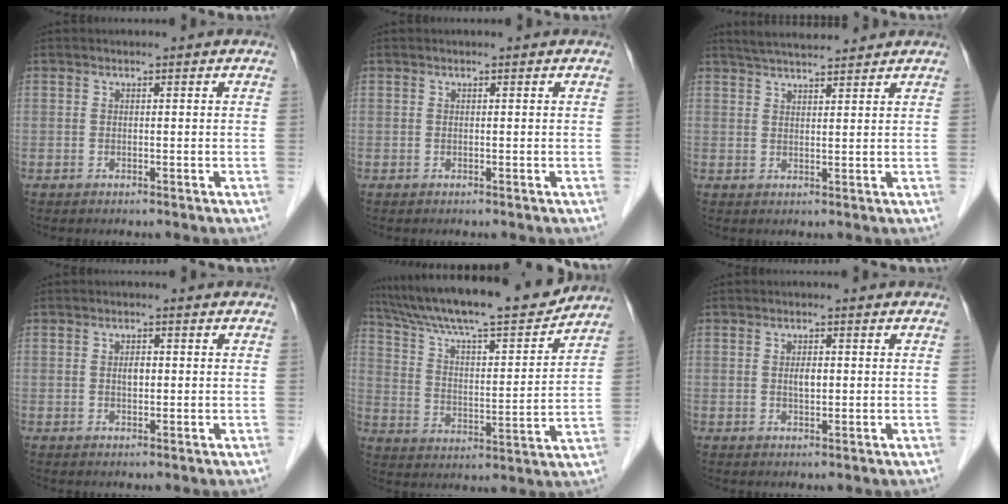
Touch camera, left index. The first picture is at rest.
{"total": 0.0}
{"total": 6.0, "force": [5.6, 0.5, 2.3], "torque": [-0.042, 0.023, 0.088]}
{"total": 1.6, "force": [-0.9, 0.7, 1.1], "torque": [-0.017, -0.005, -0.017]}
{"total": 19.5, "force": [17.2, 1.7, 9.0], "torque": [-0.155, -0.002, 0.266]}
{"total": 1.8, "force": [-0.9, 0.7, 1.4], "torque": [-0.024, -0.006, -0.015]}